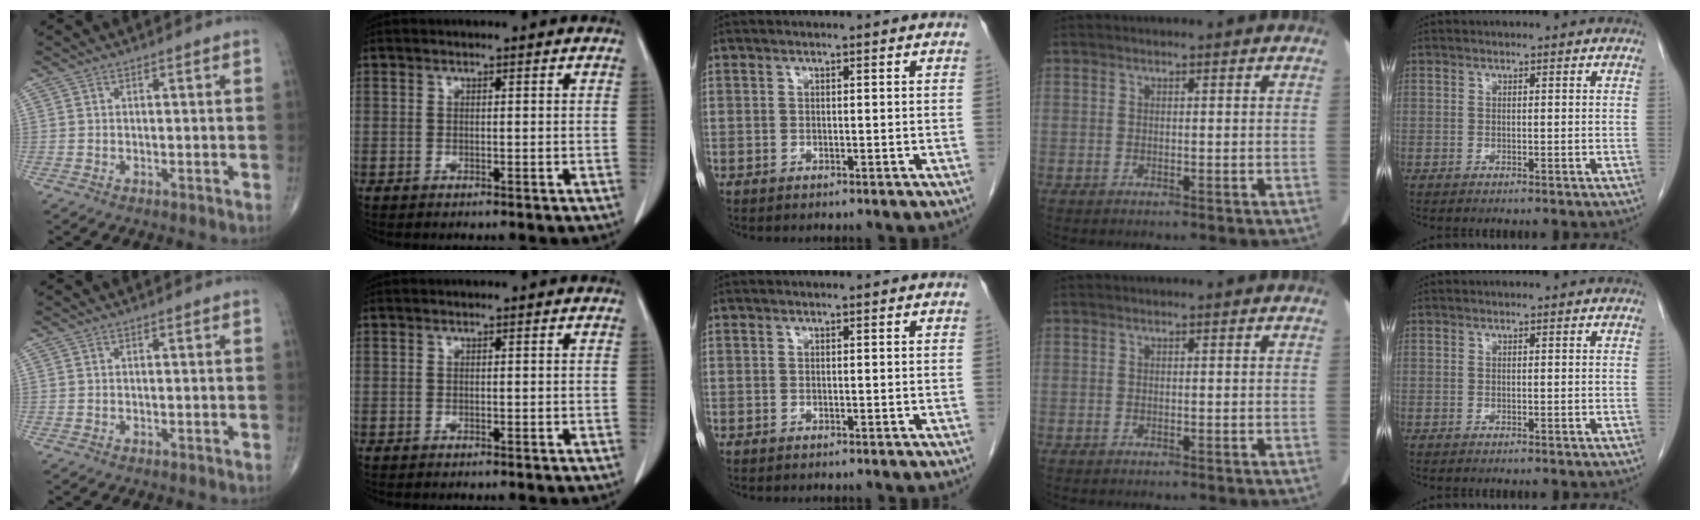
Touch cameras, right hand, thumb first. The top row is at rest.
{}